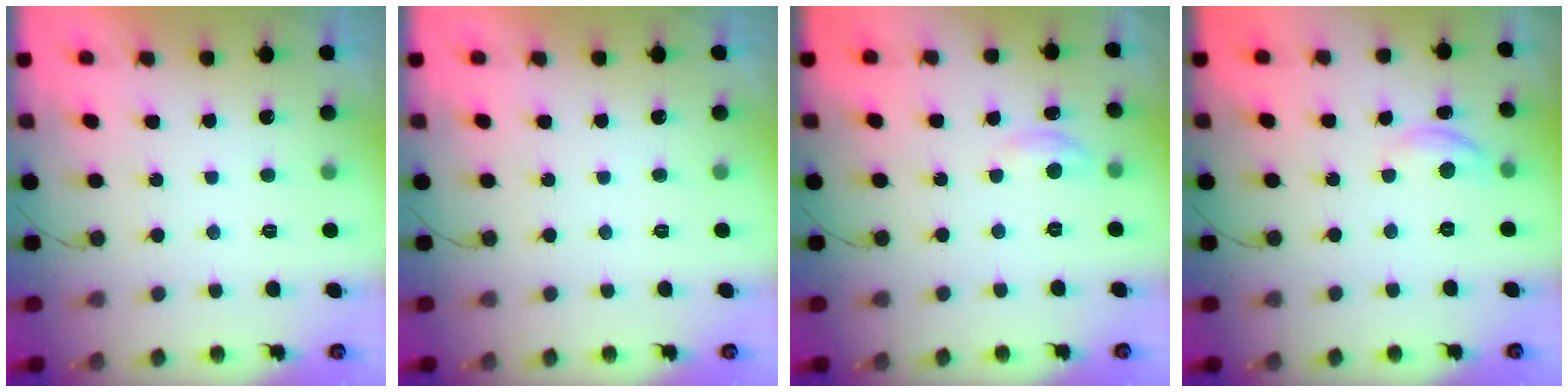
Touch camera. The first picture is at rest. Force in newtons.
{"total": 0.0}
{"total": 2.9, "press": 2.9, "slide": 0.2}
{"total": 5.4, "press": 5.4, "slide": 0.3}